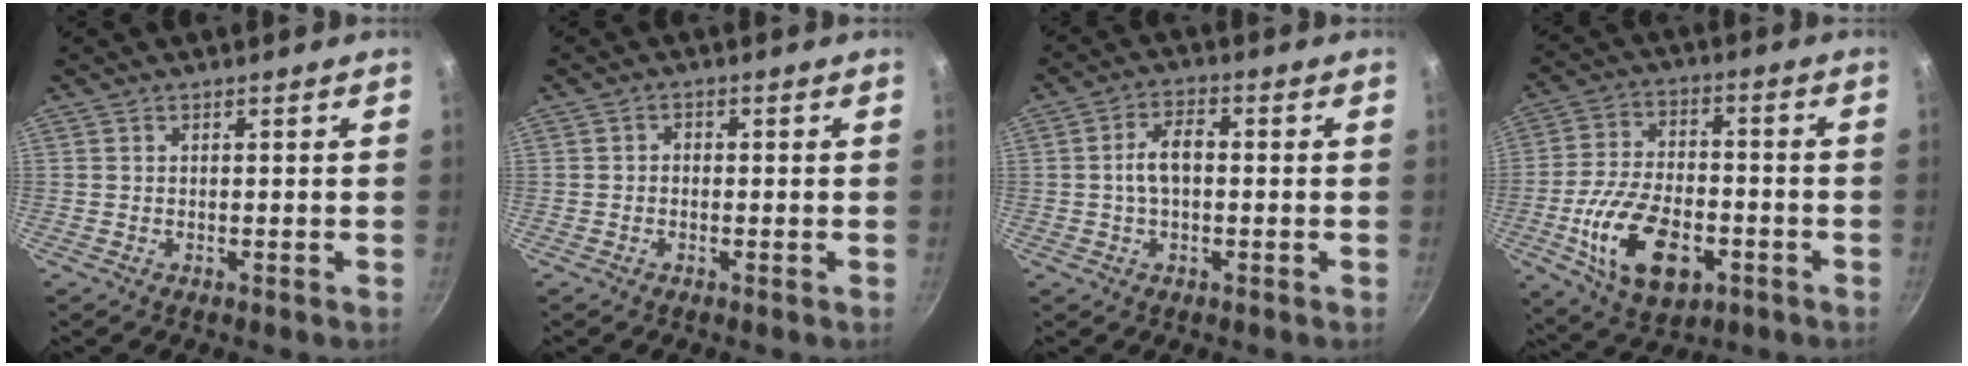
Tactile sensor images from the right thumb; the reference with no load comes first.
{"total": 1.3, "force": [-0.4, 1.1, 0.6], "torque": [-0.008, 0.007, -0.008]}
{"total": 5.9, "force": [-0.1, 3.4, 4.9], "torque": [-0.081, 0.022, -0.007]}
{"total": 16.5, "force": [-5.5, 9.5, 12.3], "torque": [-0.212, 0.019, -0.091]}